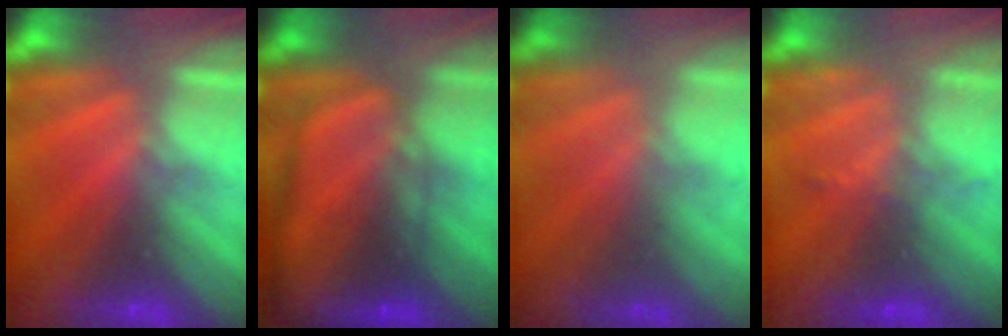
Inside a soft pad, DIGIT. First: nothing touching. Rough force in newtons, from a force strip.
{"total": 6.8}
{"total": 1.7}
{"total": 2.3}